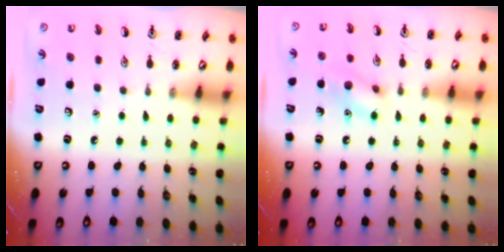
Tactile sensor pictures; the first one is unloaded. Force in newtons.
{"total": 9.2, "press": 9.1, "slide": 1.5}